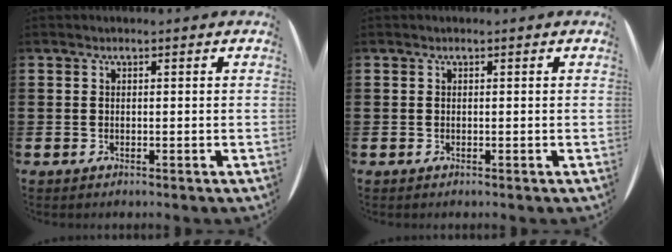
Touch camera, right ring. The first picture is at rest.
{"total": 0.0}